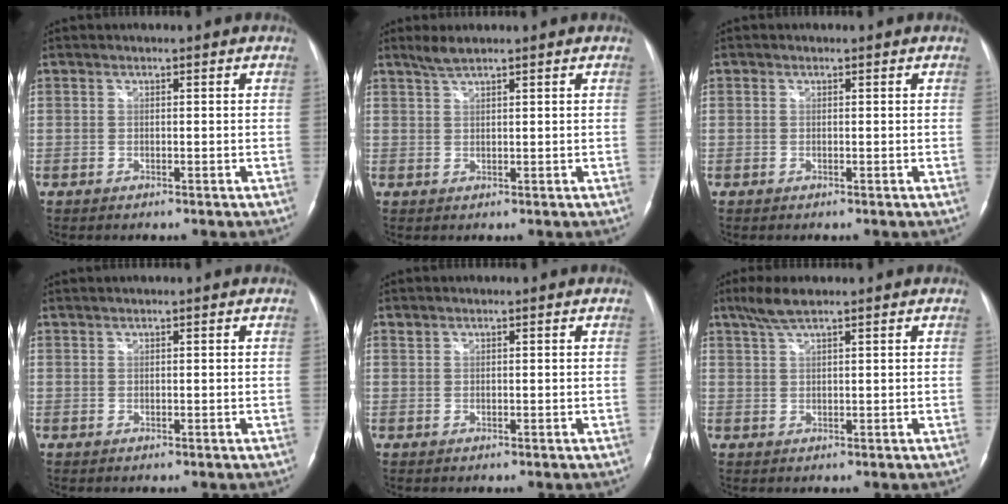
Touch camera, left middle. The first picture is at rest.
{"total": 2.2, "force": [1.9, -0.1, 1.1], "torque": [-0.029, 0.006, 0.043]}
{"total": 0.0}
{"total": 0.8, "force": [0.8, -0.1, 0.2], "torque": [-0.007, 0.010, 0.020]}
{"total": 0.5, "force": [0.5, 0.1, 0.0], "torque": [-0.005, 0.005, 0.011]}
{"total": 3.9, "force": [2.9, 0.3, 2.5], "torque": [-0.061, 0.009, 0.061]}